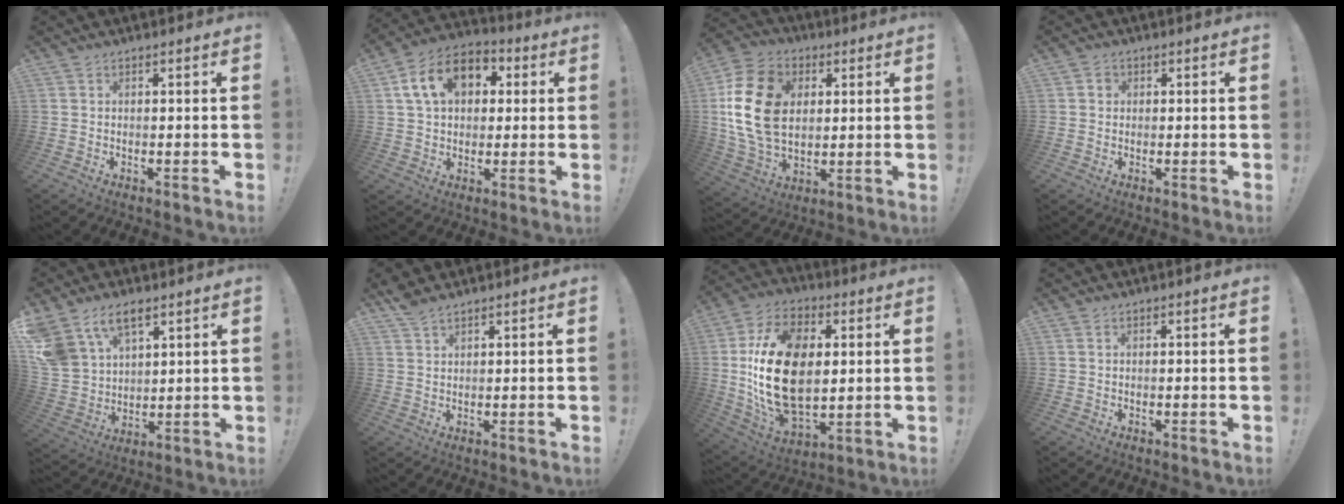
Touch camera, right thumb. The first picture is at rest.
{"total": 14.9, "force": [4.8, 10.8, 9.1], "torque": [-0.143, 0.005, 0.094]}
{"total": 21.1, "force": [3.7, 15.7, 13.6], "torque": [-0.256, -0.001, 0.069]}
{"total": 1.8, "force": [0.4, 1.7, 0.4], "torque": [-0.002, 0.002, 0.004]}
{"total": 13.4, "force": [7.9, 8.5, 6.6], "torque": [-0.138, -0.040, 0.160]}
{"total": 3.8, "force": [3.1, 1.2, 1.9], "torque": [-0.040, -0.015, 0.059]}
{"total": 25.3, "force": [2.3, 16.7, 18.9], "torque": [-0.367, -0.003, 0.051]}
{"total": 0.7, "force": [0.4, 0.5, 0.2], "torque": [0.002, -0.003, 0.007]}